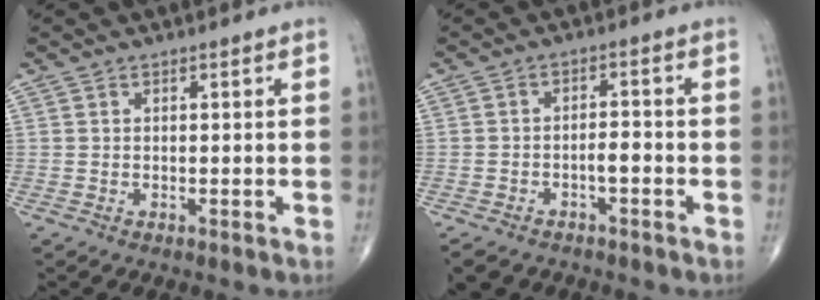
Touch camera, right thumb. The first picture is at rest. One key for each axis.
{"total": 7.4, "fx": -4.3, "fy": 4.2, "fz": 4.3, "tx": -0.065, "ty": 0.026, "tz": -0.064}